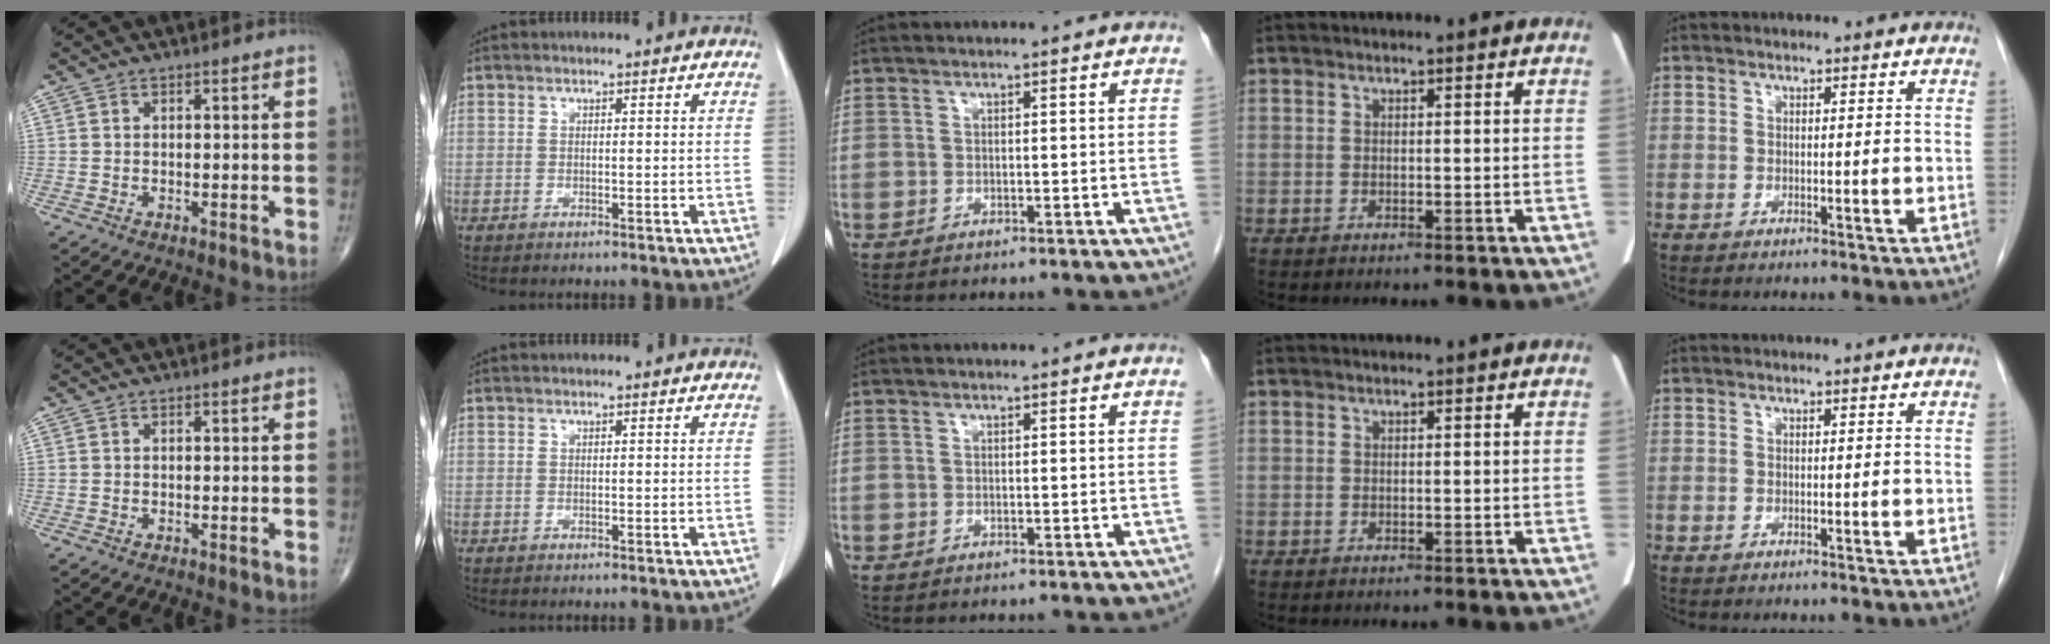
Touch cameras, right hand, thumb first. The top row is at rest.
{}